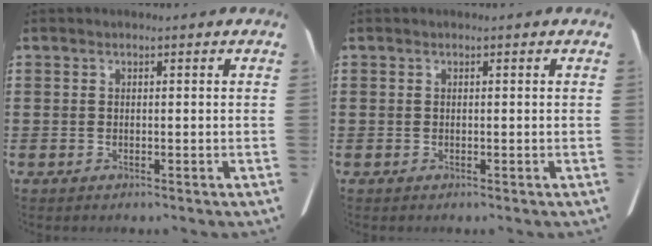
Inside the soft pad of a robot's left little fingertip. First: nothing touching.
{"total": 0.0}